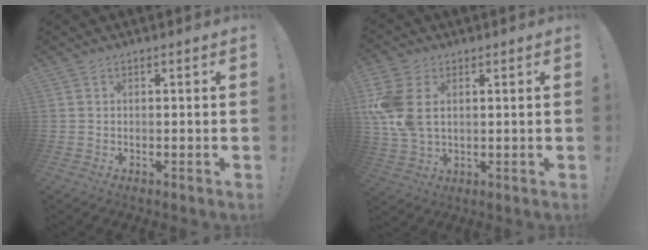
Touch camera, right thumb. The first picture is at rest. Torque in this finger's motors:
{"motor_torque": [0.26, 0.37, 0.19, 0.17, 0.20]}